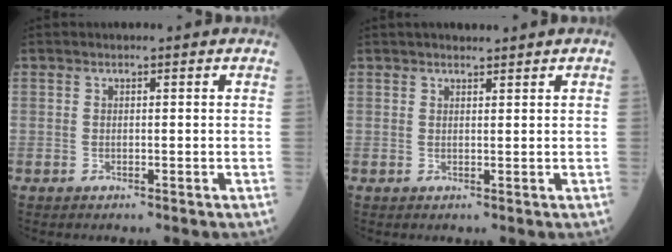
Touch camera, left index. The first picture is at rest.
{"total": 2.0, "force": [1.8, 0.0, 1.0], "torque": [-0.009, 0.010, 0.029]}